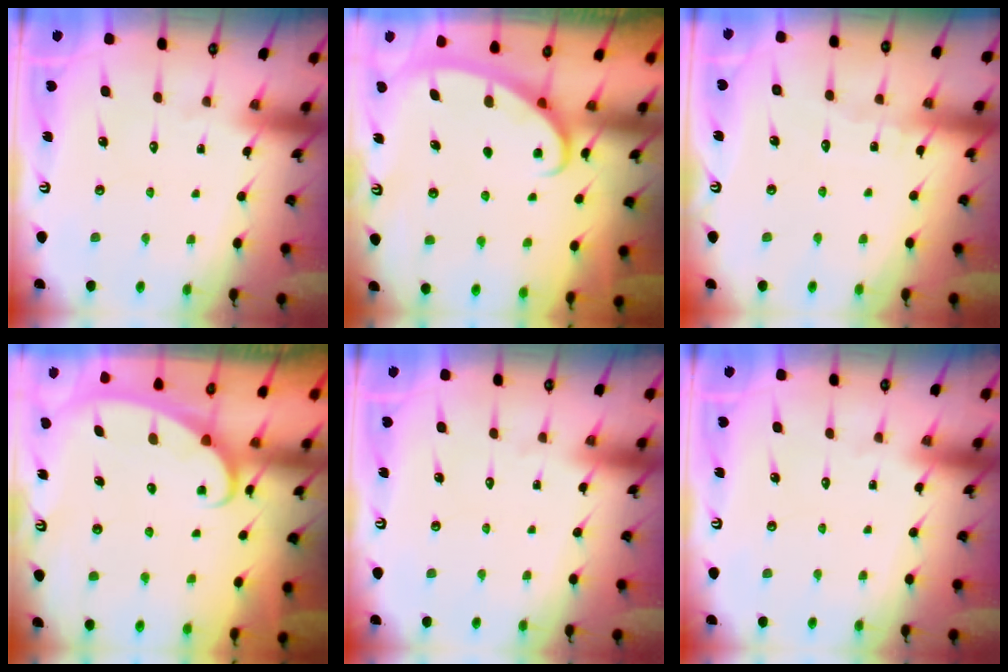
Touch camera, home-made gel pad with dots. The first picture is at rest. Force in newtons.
{"total": 3.0, "press": 2.9, "slide": 0.4}
{"total": 3.5, "press": 3.5, "slide": 0.4}
{"total": 2.5, "press": 2.4, "slide": 0.4}
{"total": 0.0}
{"total": 0.0}